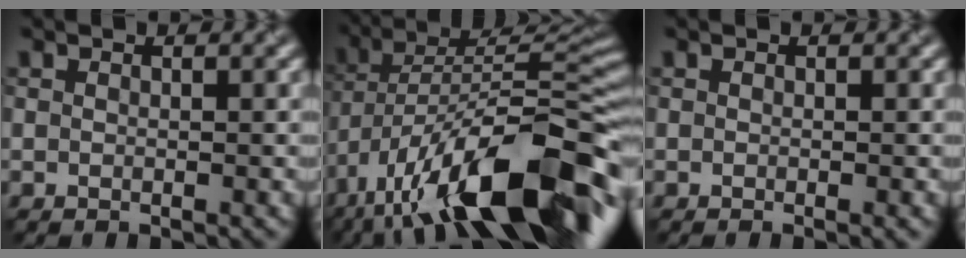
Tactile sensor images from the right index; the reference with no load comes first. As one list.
[{"total": 16.9, "force": [-8.6, 6.1, 13.3], "torque": [-0.208, 0.021, -0.160]}, {"total": 0.6, "force": [-0.2, 0.1, 0.6], "torque": [-0.008, -0.006, -0.003]}]